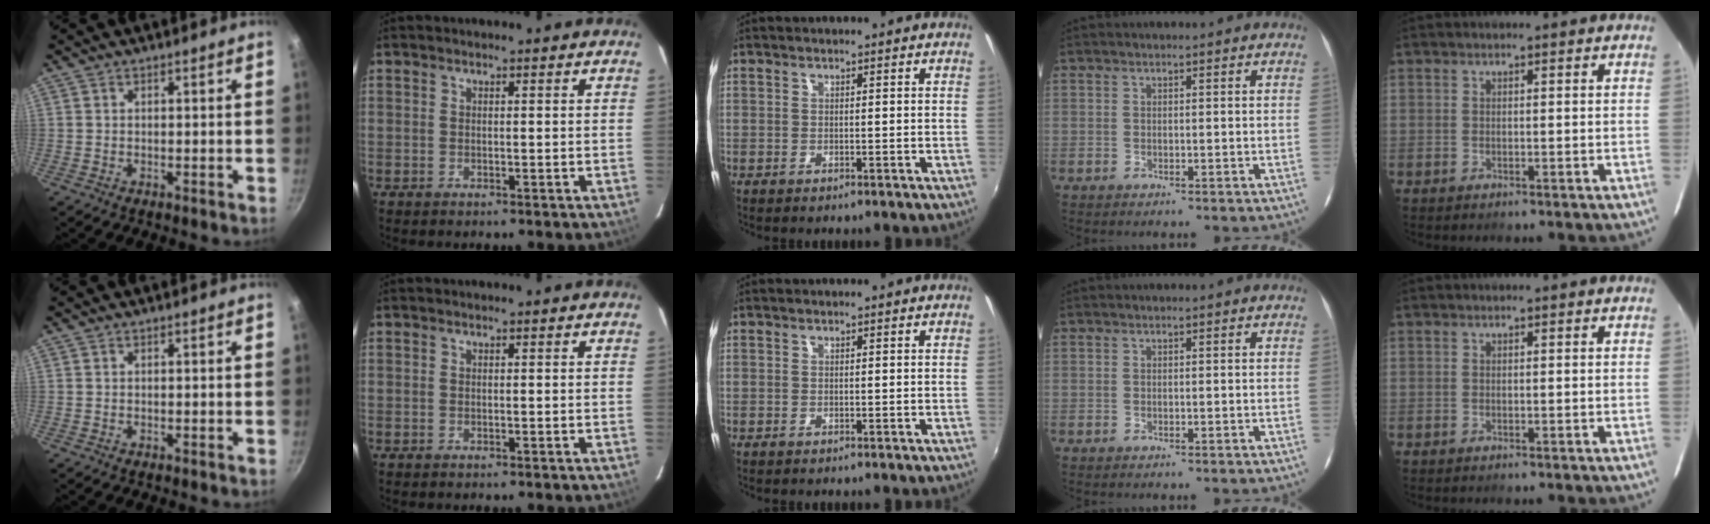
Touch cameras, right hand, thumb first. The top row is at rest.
{}